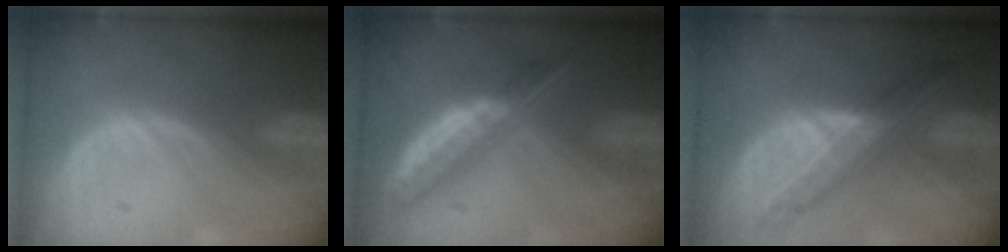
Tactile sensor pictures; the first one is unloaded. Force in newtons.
{"total": 6.3, "press": 5.6, "slide": 2.8}
{"total": 8.7, "press": 7.4, "slide": 4.5}